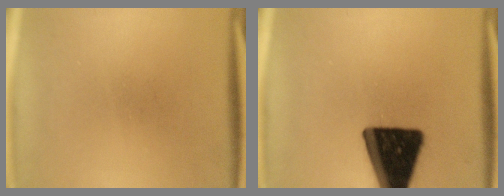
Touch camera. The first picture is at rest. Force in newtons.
{"total": 19.3}